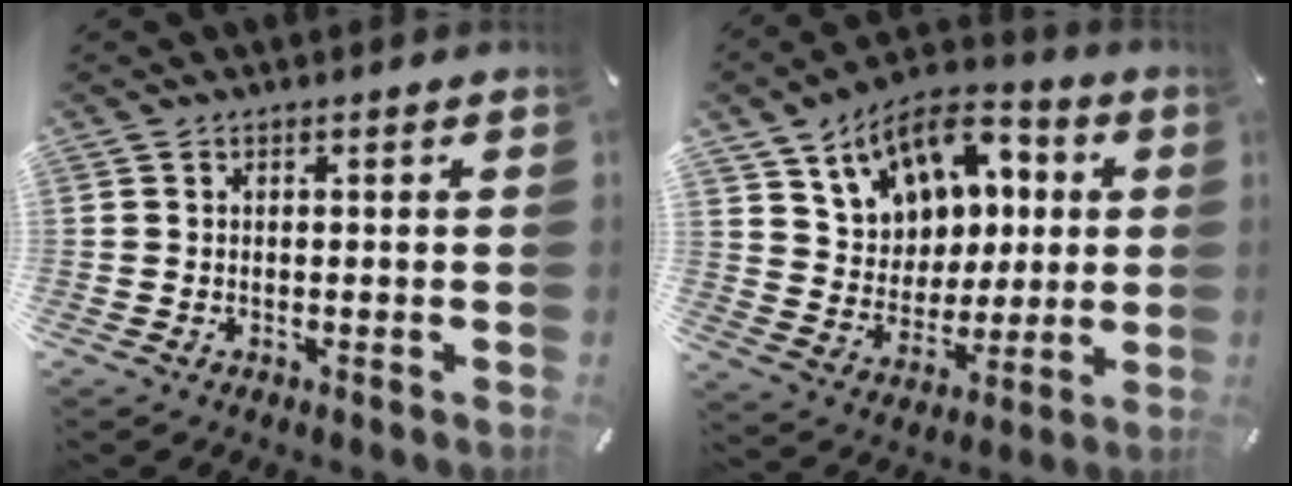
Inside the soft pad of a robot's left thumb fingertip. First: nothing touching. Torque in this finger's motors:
{"motor_torque": [1.82, 2.17, 1.41, -1.36, 0.47]}